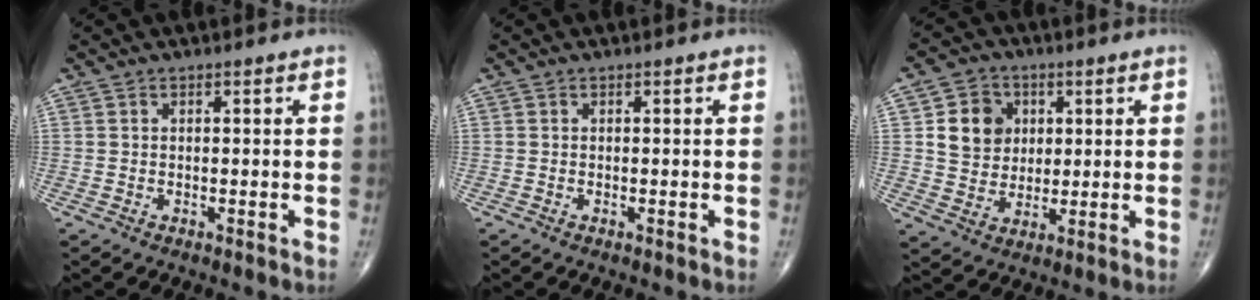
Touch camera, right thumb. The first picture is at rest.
{"total": 0.0}
{"total": 9.1, "force": [2.2, 7.8, 4.1], "torque": [-0.033, -0.008, 0.041]}